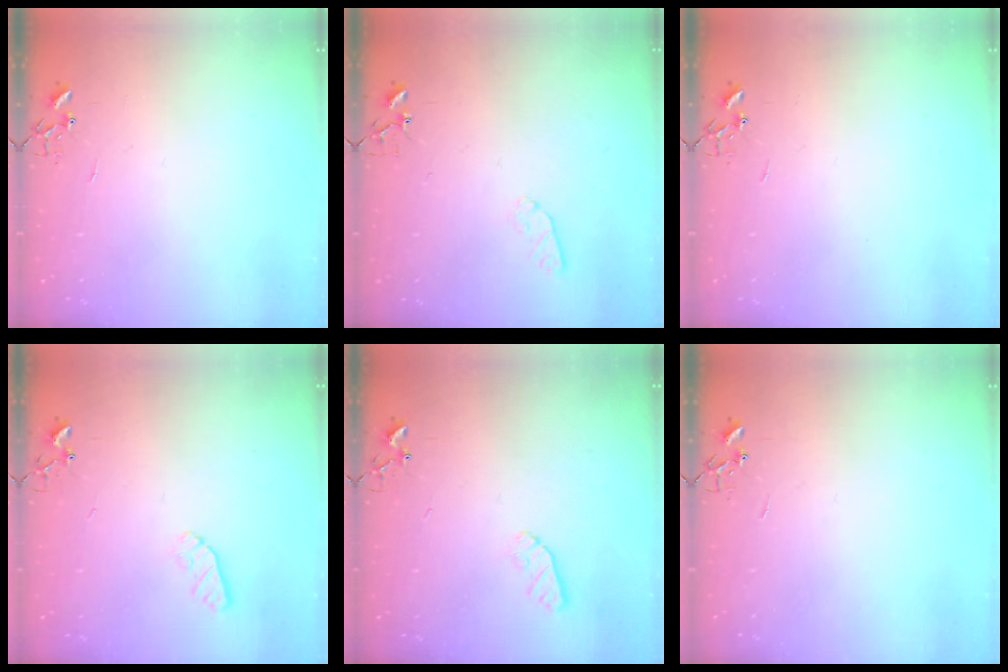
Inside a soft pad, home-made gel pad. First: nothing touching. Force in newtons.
{"total": 5.3, "press": 5.2, "slide": 0.7}
{"total": 0.0}
{"total": 7.2, "press": 7.1, "slide": 0.8}
{"total": 7.2, "press": 7.1, "slide": 0.8}
{"total": 0.0}